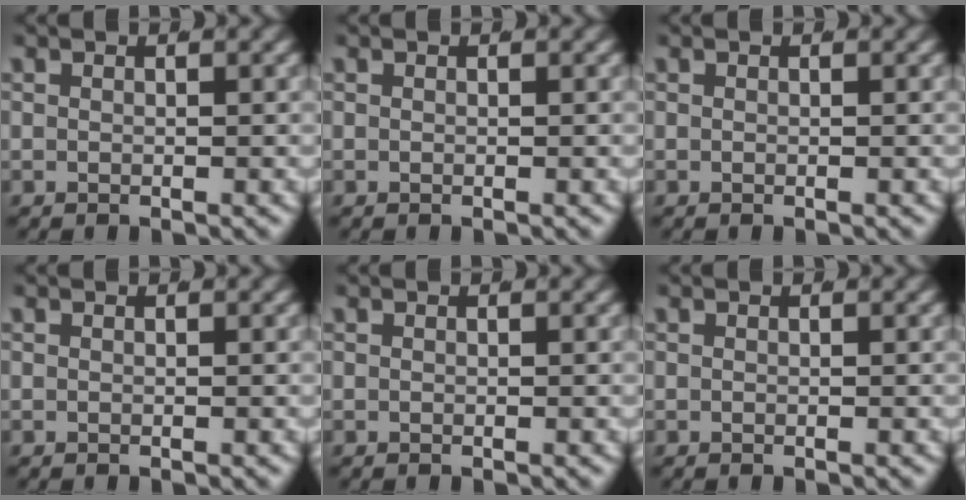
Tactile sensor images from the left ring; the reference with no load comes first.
{"total": 0.0}
{"total": 0.0}
{"total": 0.0}
{"total": 0.0}
{"total": 0.0}